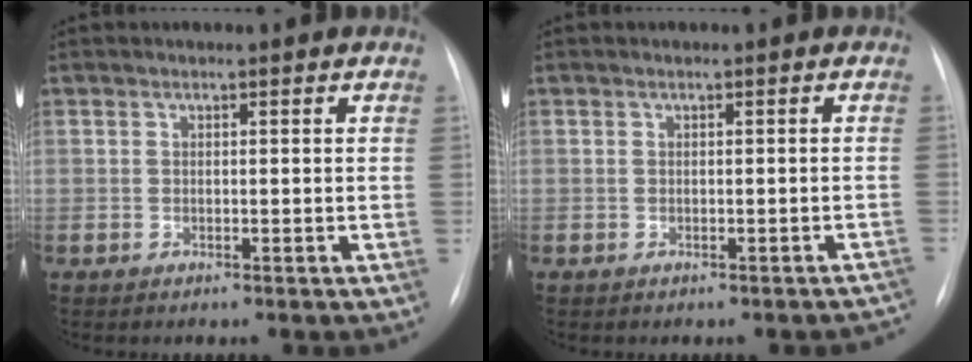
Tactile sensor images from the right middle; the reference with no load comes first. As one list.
[{"total": 2.5, "force": [-2.2, 1.0, 0.6], "torque": [0.007, 0.009, -0.023]}]